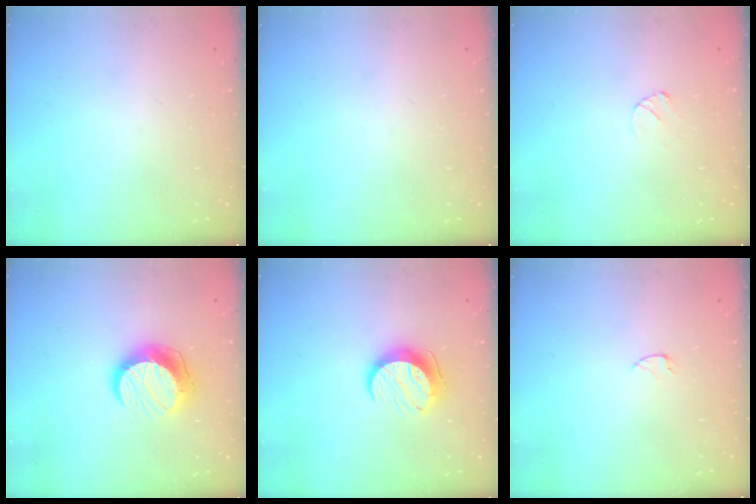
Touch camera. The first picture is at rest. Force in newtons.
{"total": 0.0}
{"total": 2.8, "press": 2.8, "slide": 0.3}
{"total": 11.1, "press": 11.1, "slide": 0.4}
{"total": 10.1, "press": 10.1, "slide": 0.1}
{"total": 2.9, "press": 2.9, "slide": 0.3}